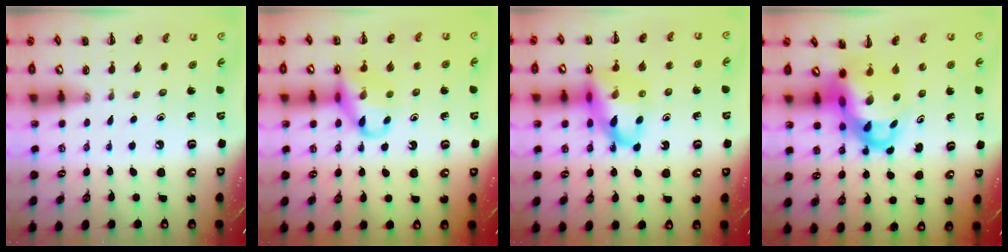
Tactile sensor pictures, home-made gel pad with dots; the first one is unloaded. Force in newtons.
{"total": 12.9, "press": 12.8, "slide": 1.6}
{"total": 18.1, "press": 17.7, "slide": 3.6}
{"total": 7.9, "press": 7.6, "slide": 2.0}